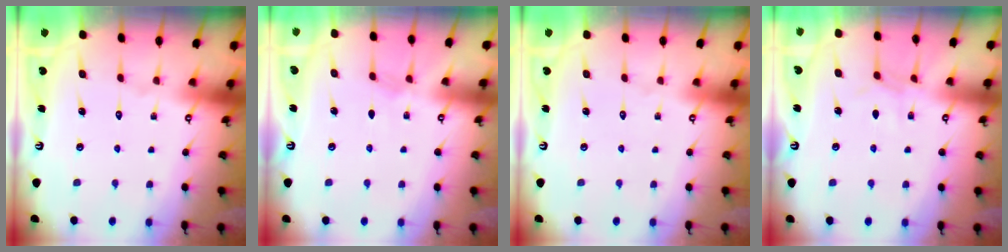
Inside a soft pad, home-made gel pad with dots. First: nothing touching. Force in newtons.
{"total": 2.9, "press": 2.9, "slide": 0.4}
{"total": 0.0}
{"total": 4.9, "press": 4.9, "slide": 0.7}